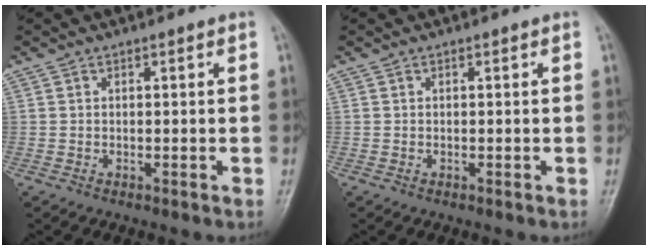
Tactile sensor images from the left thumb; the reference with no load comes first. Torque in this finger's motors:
{"motor_torque": [0.00, 0.01, -0.13, 0.02, 0.00]}